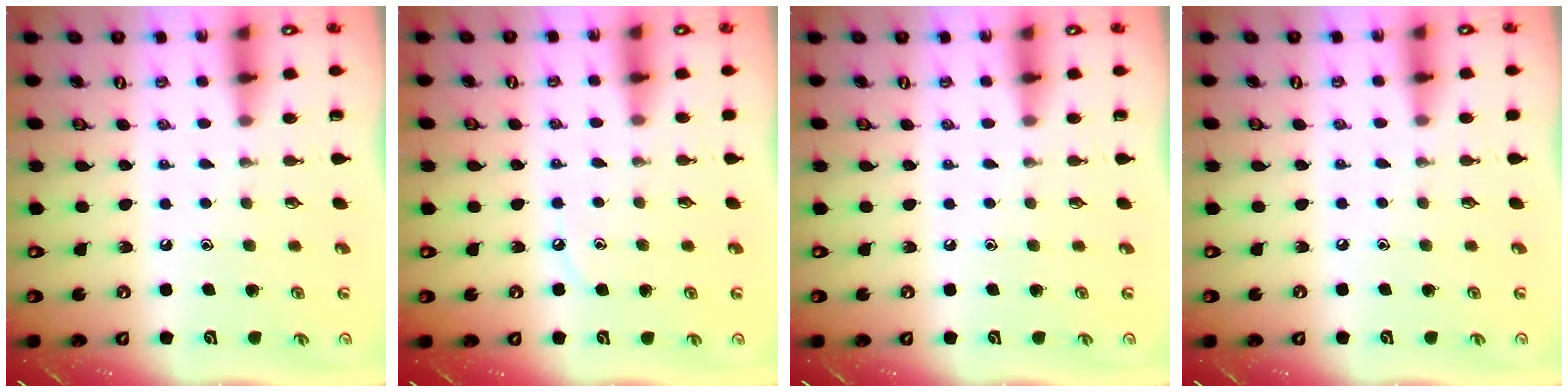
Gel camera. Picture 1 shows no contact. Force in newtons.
{"total": 4.3, "press": 4.3, "slide": 0.6}
{"total": 0.0}
{"total": 0.0}